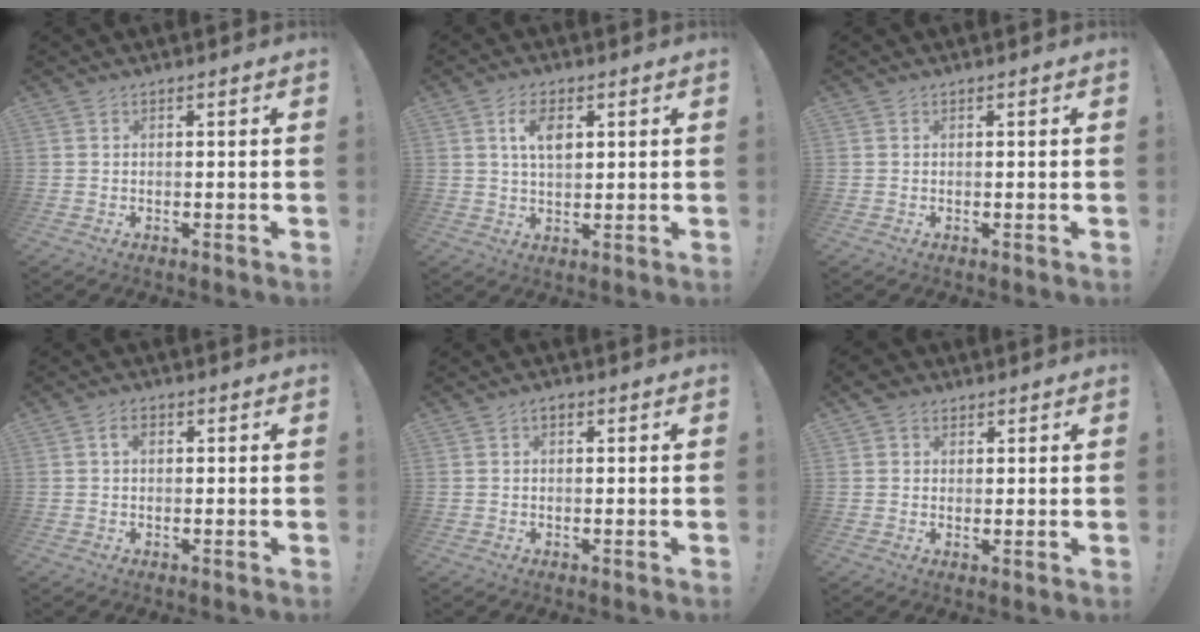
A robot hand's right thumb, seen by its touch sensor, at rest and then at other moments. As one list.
[{"total": 7.3, "force": [2.5, 4.3, 5.3], "torque": [-0.085, 0.001, 0.043]}, {"total": 0.0}, {"total": 2.6, "force": [0.5, 1.8, 1.9], "torque": [-0.029, 0.006, 0.008]}, {"total": 1.7, "force": [0.3, 1.3, 1.0], "torque": [-0.017, 0.004, 0.005]}, {"total": 3.8, "force": [2.0, 2.9, 1.4], "torque": [-0.022, -0.005, 0.039]}]